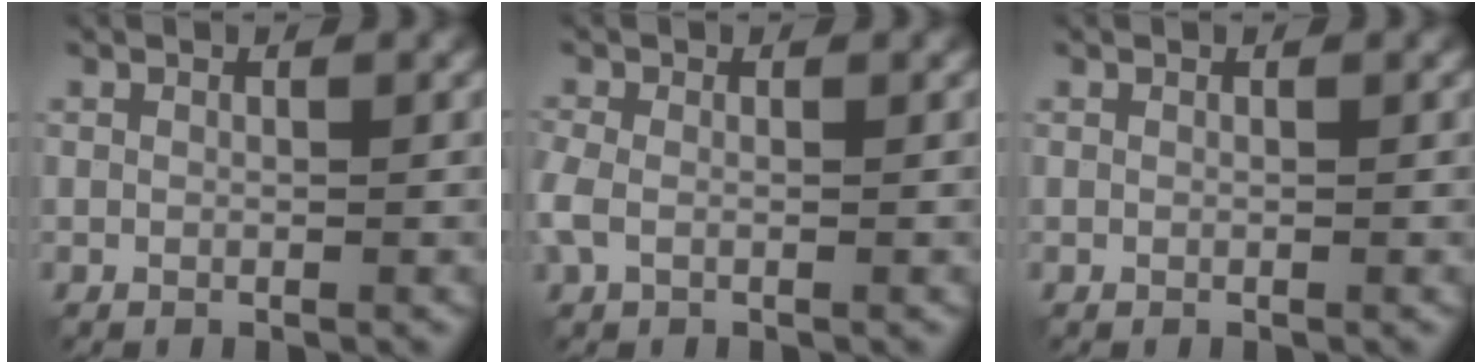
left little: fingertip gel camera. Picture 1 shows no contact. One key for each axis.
{"total": 2.2, "fx": -0.6, "fy": 1.4, "fz": 1.5, "tx": -0.049, "ty": -0.001, "tz": -0.020}
{"total": 0.0}